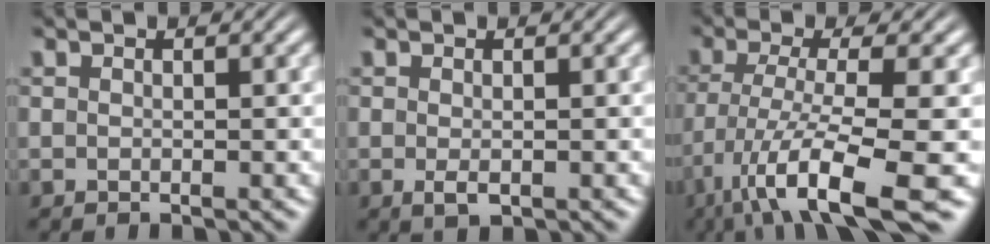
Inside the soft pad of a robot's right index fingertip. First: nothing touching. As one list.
[{"total": 1.2, "force": [-0.5, 0.5, 1.0], "torque": [-0.024, -0.012, 0.000]}, {"total": 9.0, "force": [-5.1, 2.5, 7.0], "torque": [-0.132, -0.040, -0.059]}]